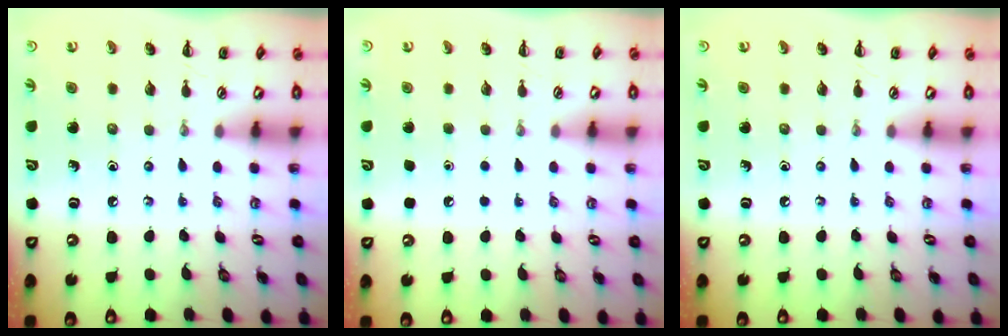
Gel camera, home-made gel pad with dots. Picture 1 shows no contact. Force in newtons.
{"total": 1.8, "press": 1.7, "slide": 0.1}
{"total": 0.0}